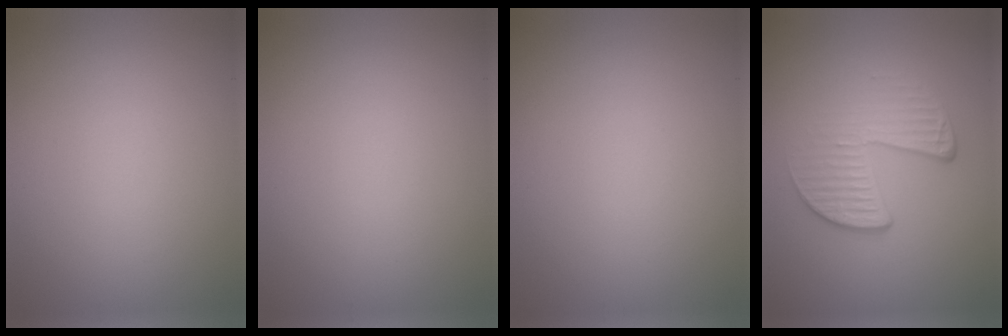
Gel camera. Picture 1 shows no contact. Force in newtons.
{"total": 0.0}
{"total": 0.0}
{"total": 4.2, "press": 2.6, "slide": 3.3}